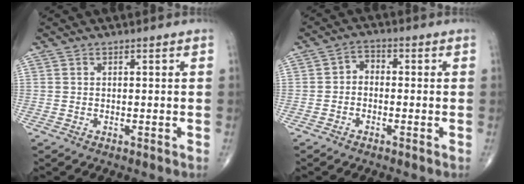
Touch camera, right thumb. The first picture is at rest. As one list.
[{"total": 2.7, "force": [-0.7, 2.0, 1.7], "torque": [-0.010, 0.018, -0.026]}]